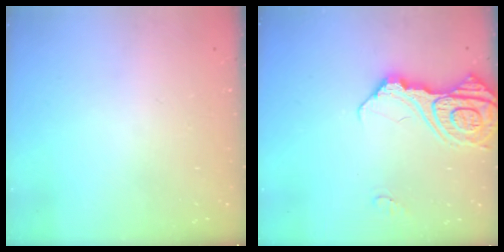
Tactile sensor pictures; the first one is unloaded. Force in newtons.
{"total": 16.0, "press": 15.9, "slide": 1.9}